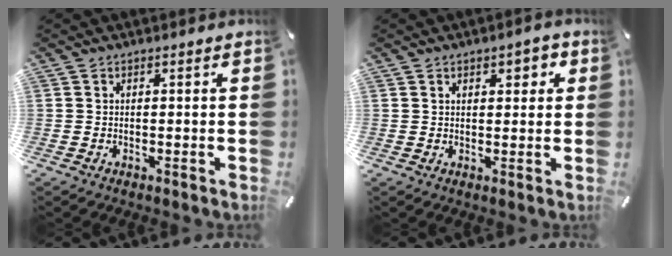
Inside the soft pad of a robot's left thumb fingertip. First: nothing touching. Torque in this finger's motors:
{"motor_torque": [0.00, 0.04, -0.03, -0.01, 0.01]}